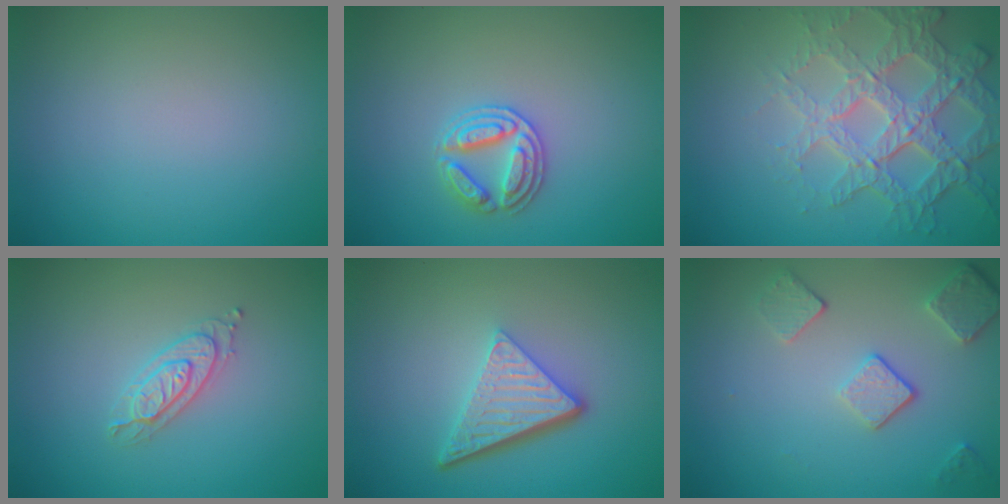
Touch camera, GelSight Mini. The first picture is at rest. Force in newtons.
{"total": 2.8, "press": 2.7, "slide": 0.4}
{"total": 6.1, "press": 5.0, "slide": 3.5}
{"total": 2.1, "press": 2.1, "slide": 0.2}
{"total": 5.1, "press": 3.5, "slide": 3.7}
{"total": 3.5, "press": 2.8, "slide": 2.1}